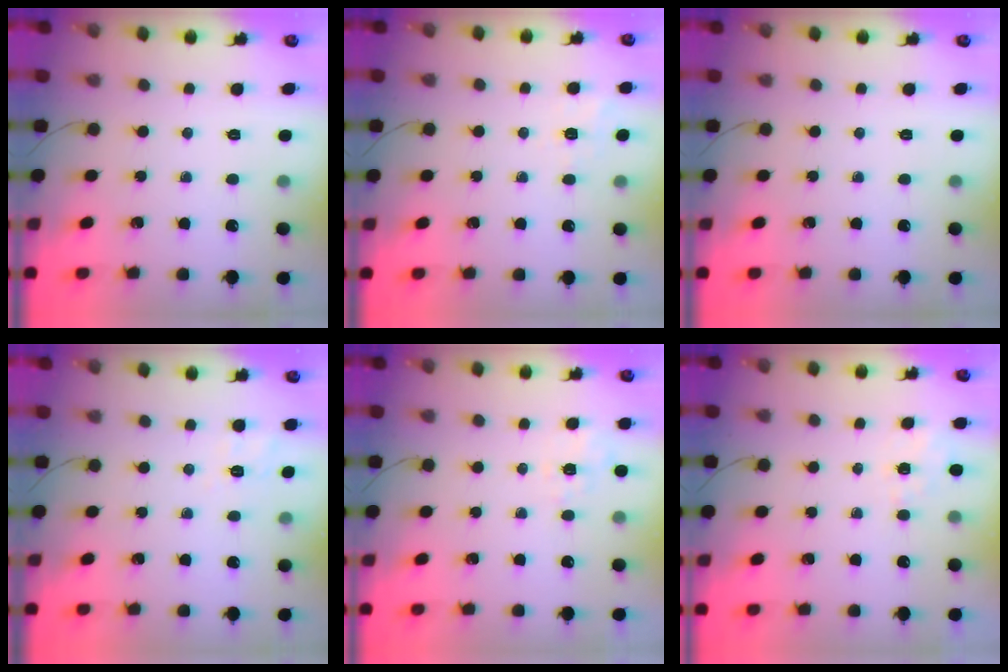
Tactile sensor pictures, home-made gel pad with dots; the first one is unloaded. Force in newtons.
{"total": 1.6, "press": 0.2, "slide": 1.6}
{"total": 0.0}
{"total": 2.3, "press": 1.4, "slide": 1.9}
{"total": 1.6, "press": 0.2, "slide": 1.6}
{"total": 1.7, "press": 1.2, "slide": 1.3}